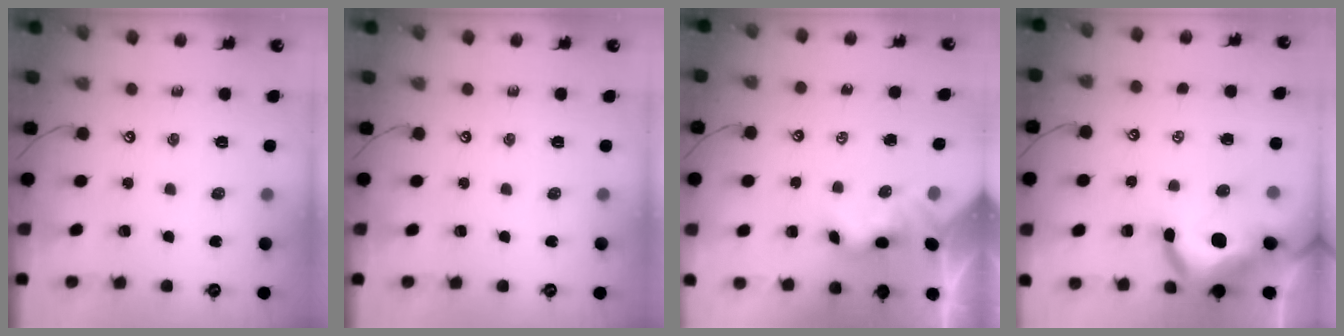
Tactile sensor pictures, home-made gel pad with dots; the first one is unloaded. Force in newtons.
{"total": 0.0}
{"total": 3.0, "press": 2.9, "slide": 0.6}
{"total": 10.8, "press": 10.6, "slide": 2.2}